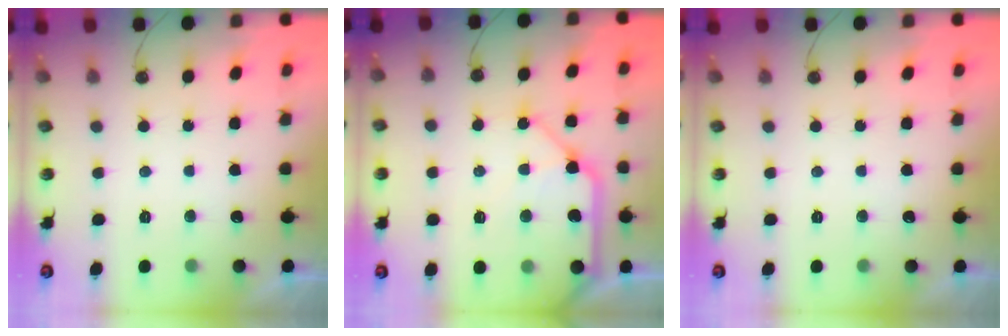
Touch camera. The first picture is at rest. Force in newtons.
{"total": 14.9, "press": 14.8, "slide": 1.9}
{"total": 0.0}